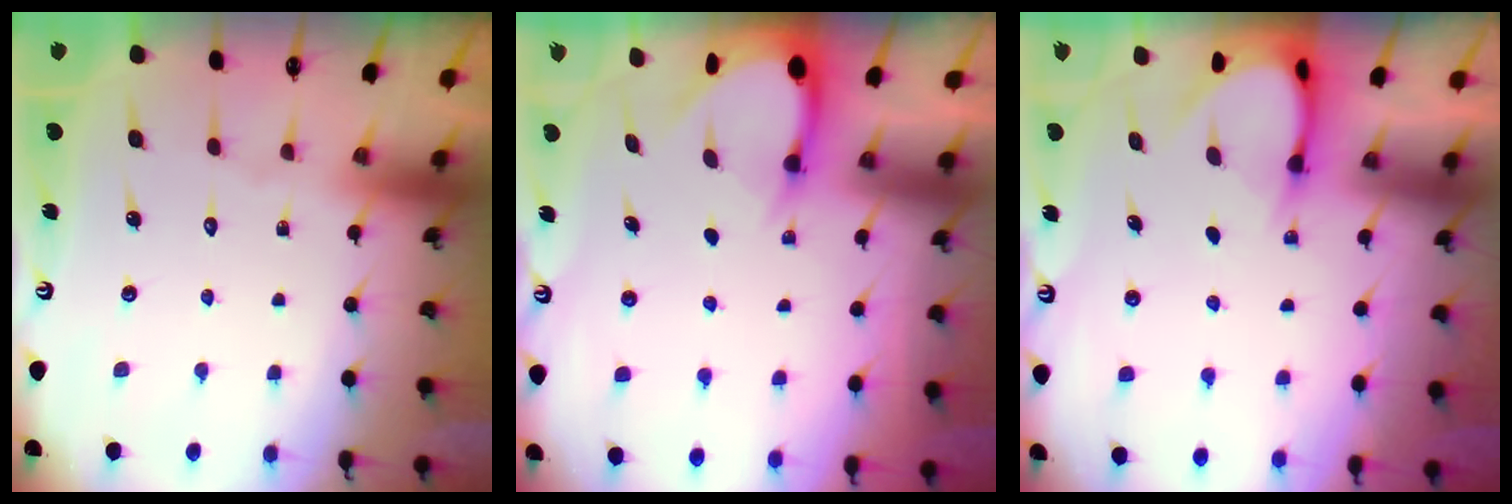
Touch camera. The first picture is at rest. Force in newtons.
{"total": 3.4, "press": 3.4, "slide": 0.2}
{"total": 4.3, "press": 4.3, "slide": 0.4}